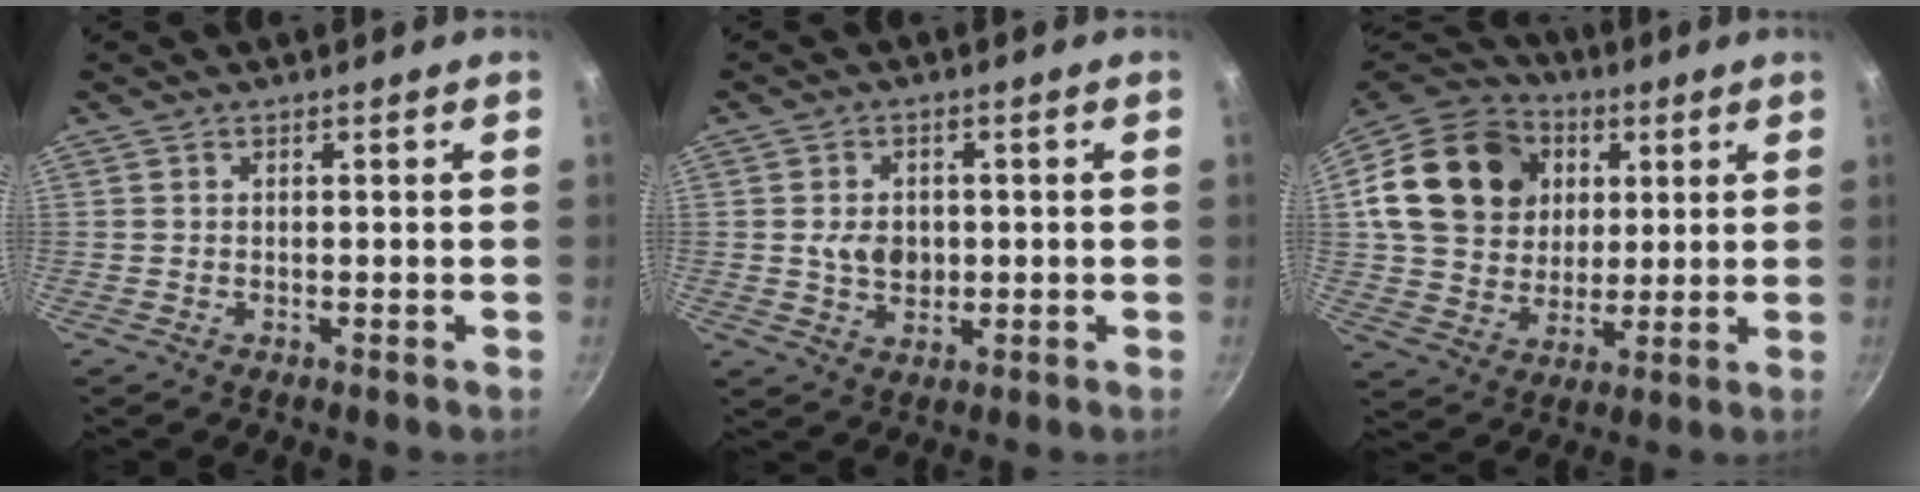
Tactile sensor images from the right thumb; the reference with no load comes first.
{"total": 5.6, "force": [0.0, 4.2, 3.6], "torque": [-0.046, -0.005, 0.000]}
{"total": 21.7, "force": [5.5, 17.6, 11.5], "torque": [-0.192, 0.012, 0.095]}